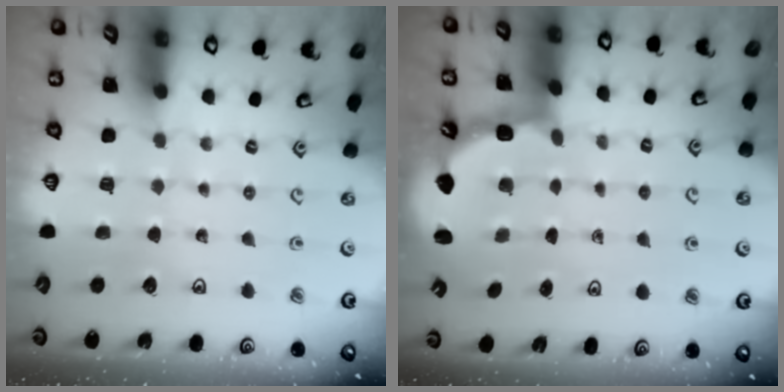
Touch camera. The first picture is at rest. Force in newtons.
{"total": 3.3, "press": 2.5, "slide": 2.2}